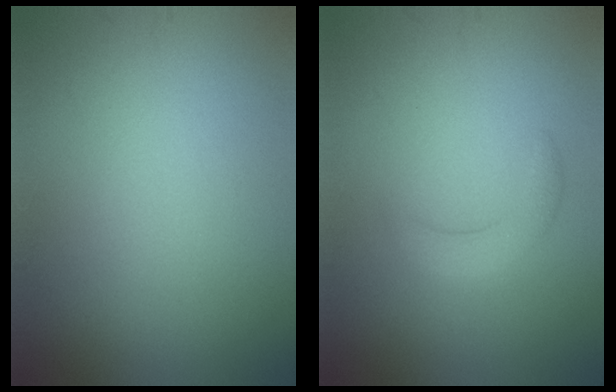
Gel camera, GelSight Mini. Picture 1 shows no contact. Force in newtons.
{"total": 2.2, "press": 2.2, "slide": 0.2}